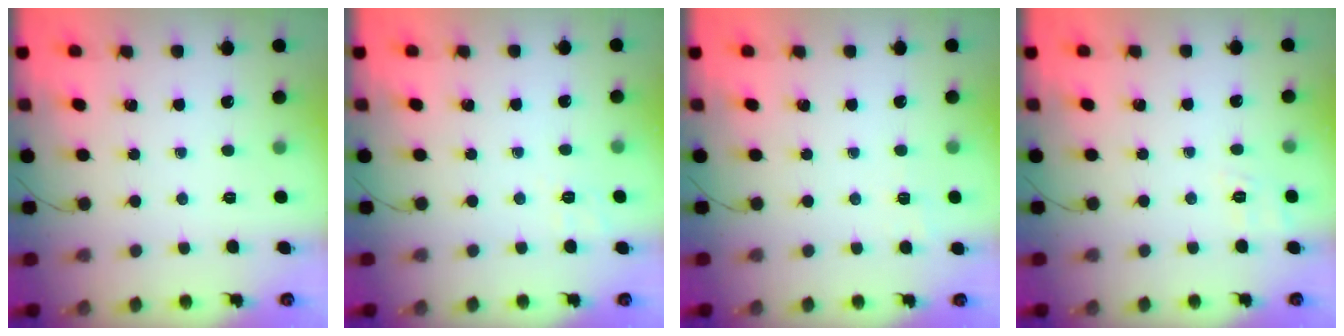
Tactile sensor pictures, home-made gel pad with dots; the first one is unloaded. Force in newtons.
{"total": 2.7, "press": 2.2, "slide": 1.6}
{"total": 1.4, "press": 0.2, "slide": 1.4}
{"total": 2.5, "press": 1.4, "slide": 2.0}